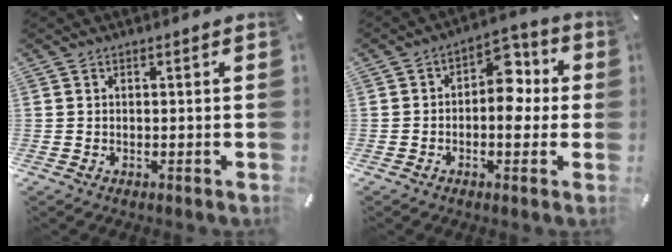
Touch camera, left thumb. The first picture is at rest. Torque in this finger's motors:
{"motor_torque": [1.18, 1.75, 0.36, -0.19, 0.04]}